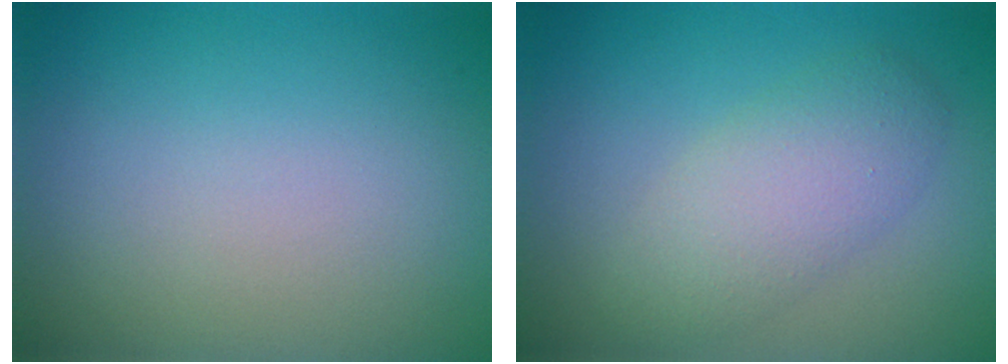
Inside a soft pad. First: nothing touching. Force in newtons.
{"total": 3.9, "press": 3.9, "slide": 0.2}